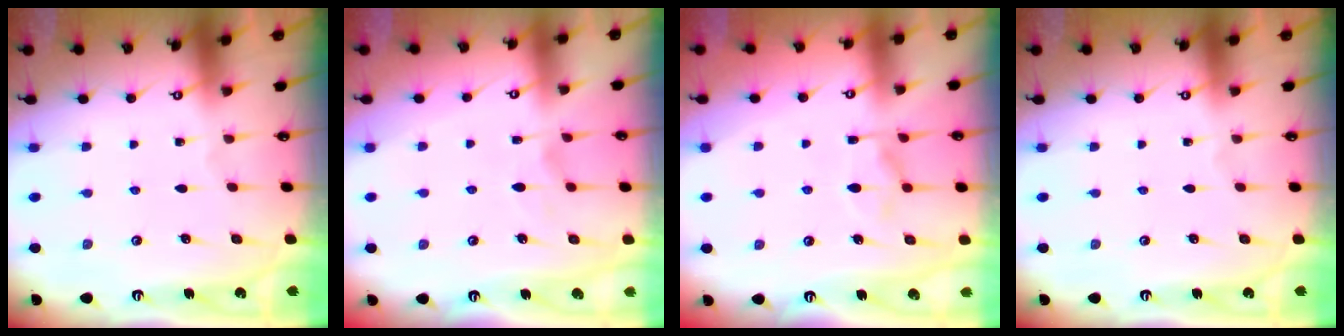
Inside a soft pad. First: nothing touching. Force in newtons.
{"total": 1.4, "press": 1.0, "slide": 0.9}
{"total": 3.5, "press": 3.3, "slide": 1.3}
{"total": 0.0}